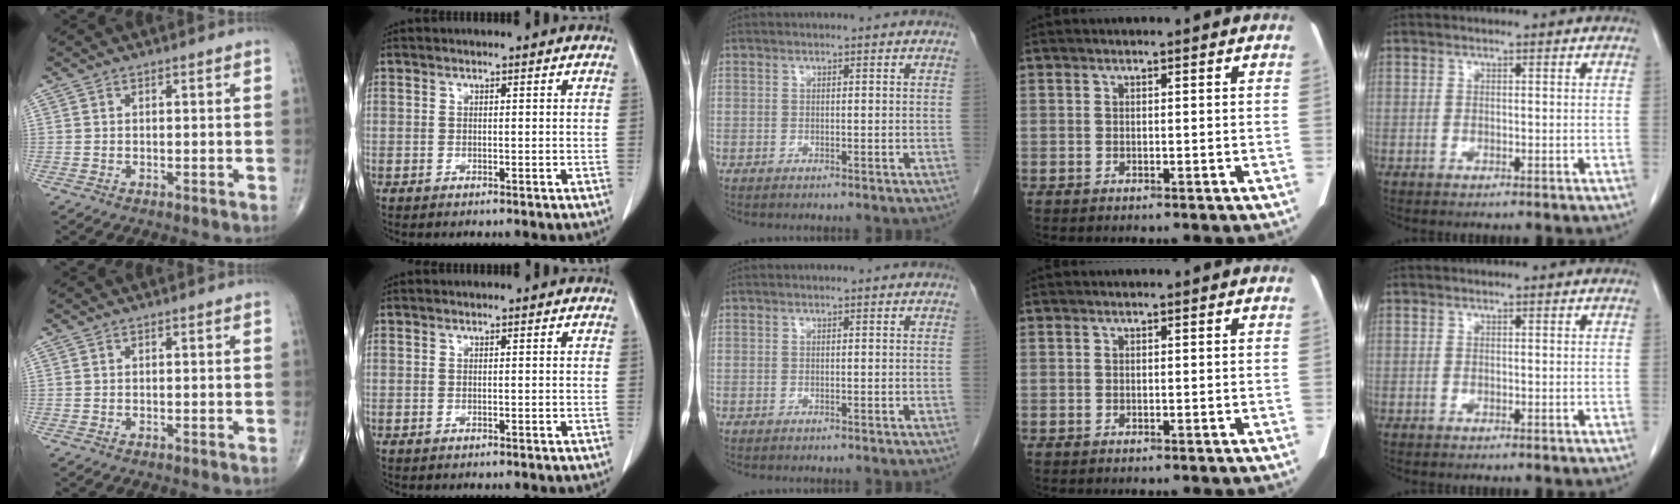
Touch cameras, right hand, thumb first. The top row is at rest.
{}